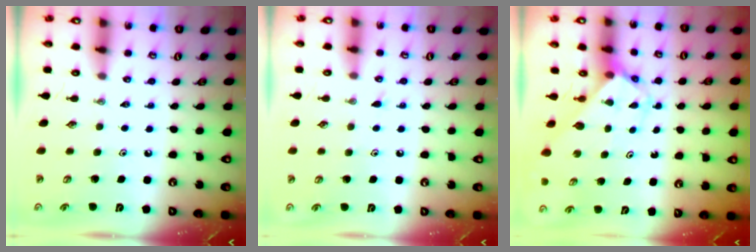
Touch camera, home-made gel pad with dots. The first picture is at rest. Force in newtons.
{"total": 4.5, "press": 4.5, "slide": 0.4}
{"total": 2.7, "press": 2.7, "slide": 0.1}